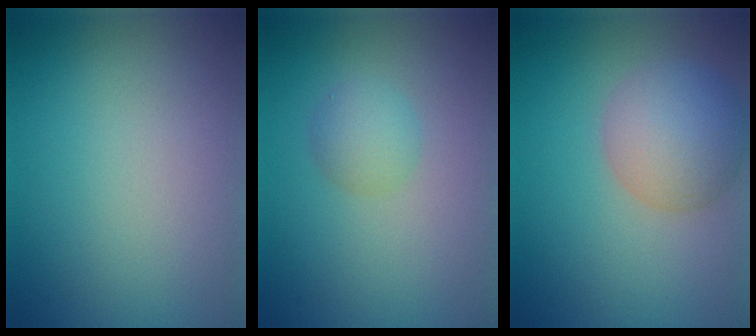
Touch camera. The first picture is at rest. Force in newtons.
{"total": 2.1, "press": 2.1, "slide": 0.0}
{"total": 5.3, "press": 5.3, "slide": 0.3}